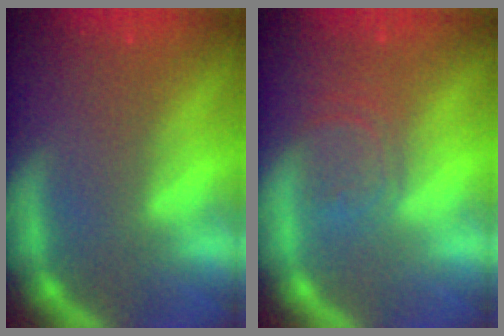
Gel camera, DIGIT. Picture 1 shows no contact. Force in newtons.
{"total": 3.5}